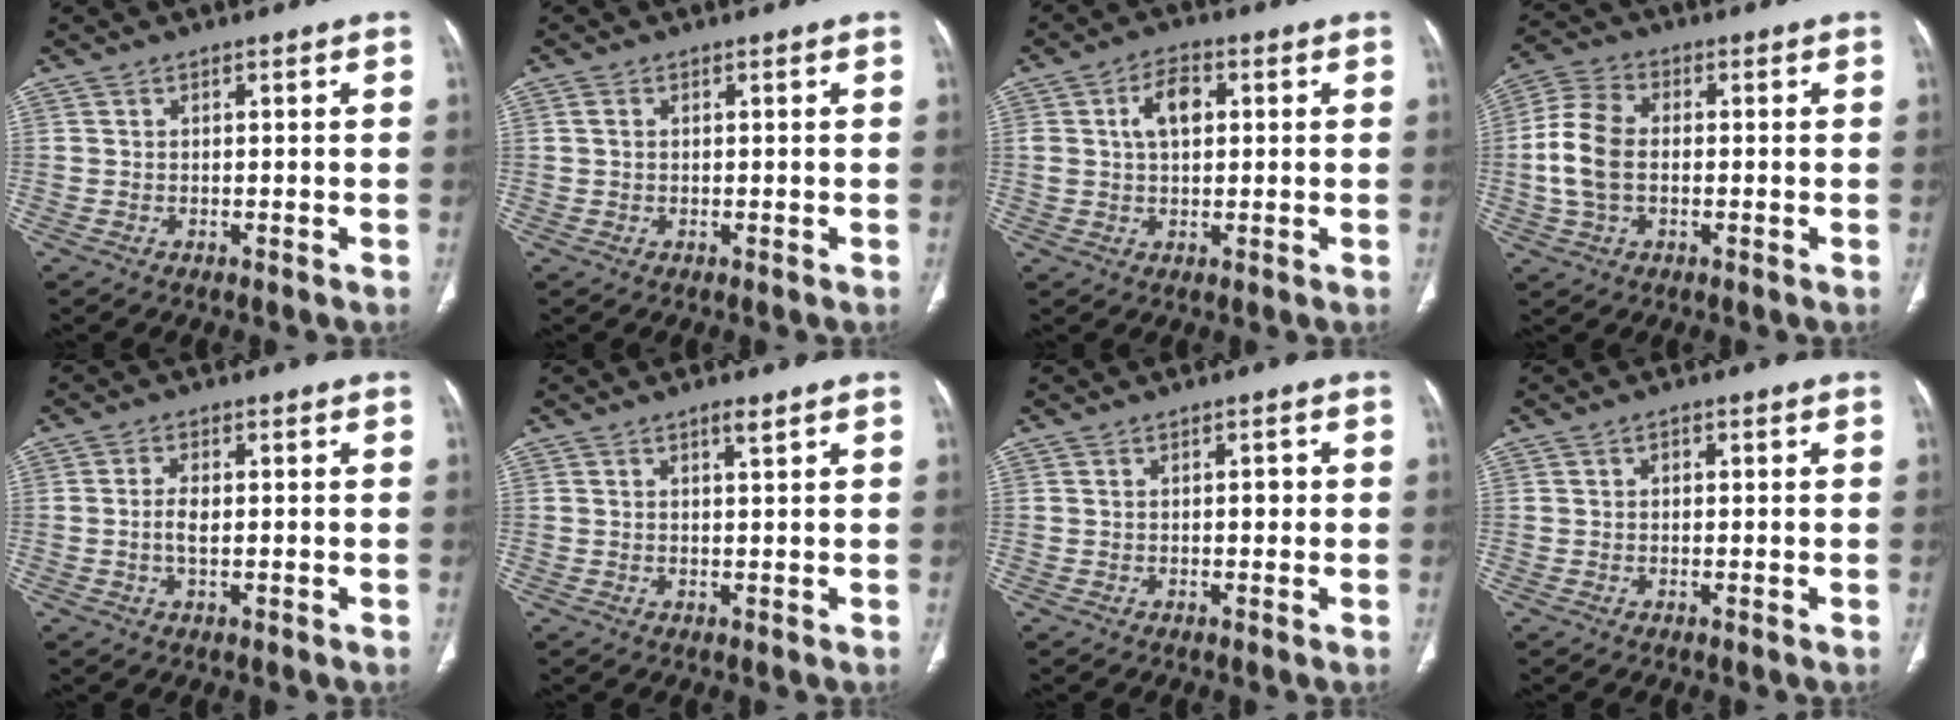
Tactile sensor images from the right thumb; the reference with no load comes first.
{"total": 1.0, "force": [0.1, 0.7, 0.6], "torque": [-0.014, 0.002, 0.004]}
{"total": 6.4, "force": [1.5, 3.8, 4.9], "torque": [-0.079, 0.010, 0.023]}
{"total": 10.0, "force": [-0.5, 6.5, 7.6], "torque": [-0.156, 0.020, -0.015]}
{"total": 3.2, "force": [-0.2, 1.6, 2.8], "torque": [-0.059, 0.002, -0.005]}
{"total": 1.6, "force": [1.1, 0.2, 1.2], "torque": [-0.022, -0.007, 0.020]}
{"total": 1.5, "force": [0.0, 0.9, 1.3], "torque": [-0.012, 0.002, -0.002]}
{"total": 1.0, "force": [0.2, 0.8, 0.6], "torque": [-0.005, 0.002, 0.000]}